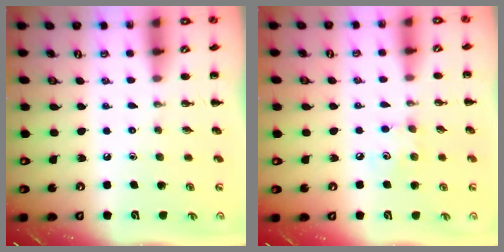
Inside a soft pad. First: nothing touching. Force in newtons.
{"total": 5.6, "press": 5.5, "slide": 1.0}